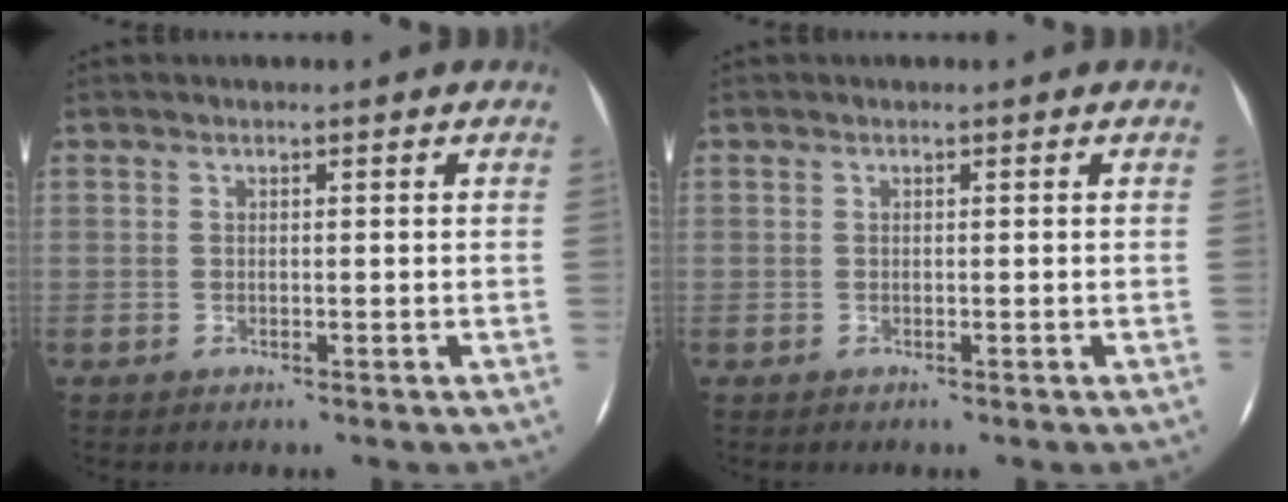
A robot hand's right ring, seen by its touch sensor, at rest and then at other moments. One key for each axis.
{"total": 0.0}